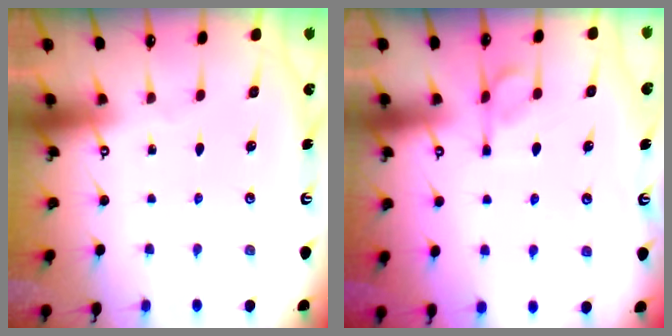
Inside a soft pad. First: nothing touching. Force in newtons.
{"total": 7.2, "press": 7.2, "slide": 0.6}